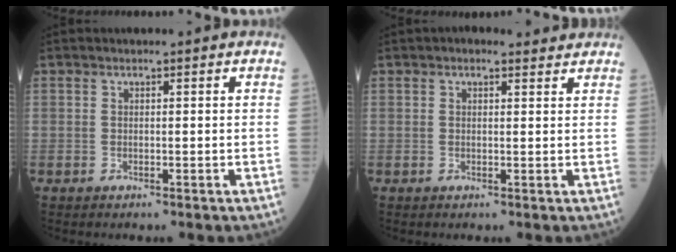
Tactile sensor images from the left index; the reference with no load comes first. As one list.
[{"total": 2.5, "force": [2.0, 1.0, 0.9], "torque": [-0.009, 0.016, 0.023]}]